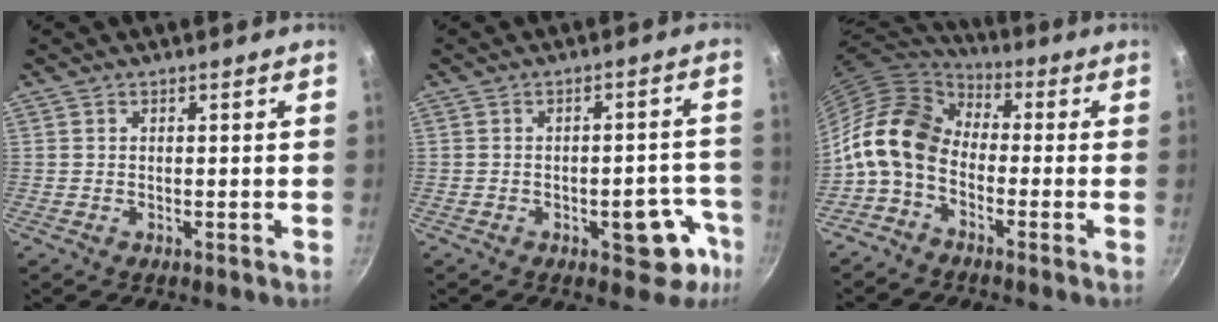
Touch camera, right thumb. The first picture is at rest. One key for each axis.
{"total": 9.5, "fx": -4.4, "fy": 5.0, "fz": 6.8, "tx": -0.023, "ty": 0.037, "tz": -0.050}
{"total": 13.1, "fx": -2.4, "fy": 9.2, "fz": 9.0, "tx": -0.152, "ty": 0.044, "tz": -0.071}